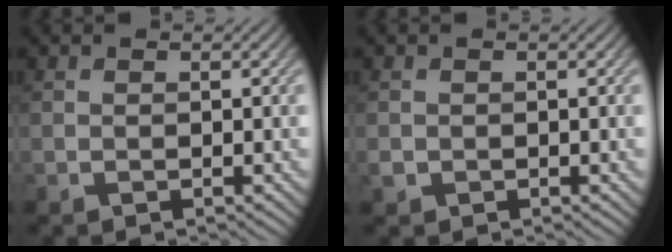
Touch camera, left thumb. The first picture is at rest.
{"total": 0.7, "force": [-0.3, 0.7, 0.2], "torque": [-0.003, -0.002, -0.009]}